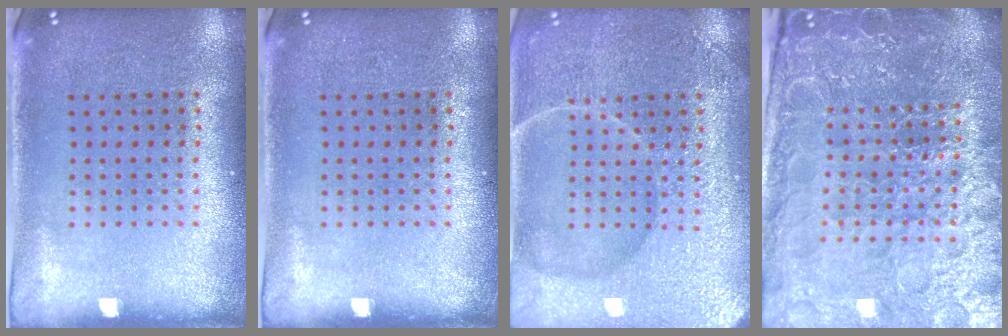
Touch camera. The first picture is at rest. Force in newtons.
{"total": 0.0}
{"total": 7.0, "press": 6.9, "slide": 1.0}
{"total": 5.8, "press": 5.2, "slide": 2.6}